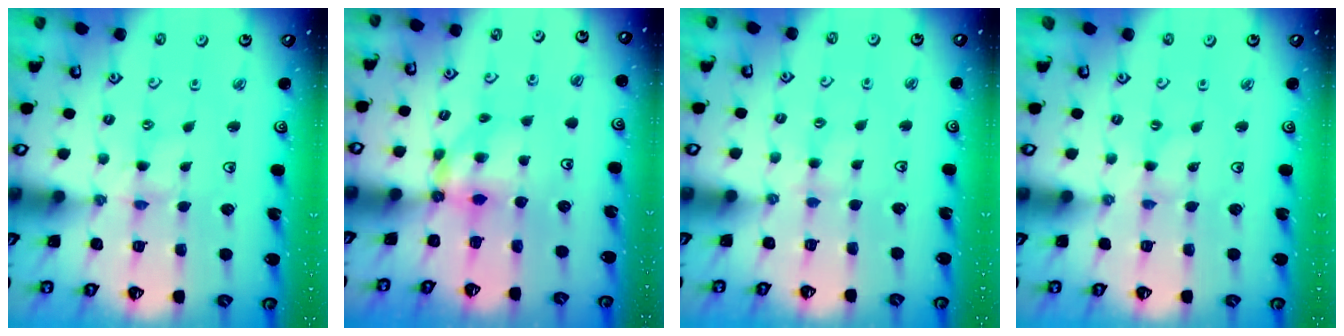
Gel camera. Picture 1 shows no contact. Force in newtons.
{"total": 6.2, "press": 6.2, "slide": 0.6}
{"total": 2.6, "press": 2.6, "slide": 0.4}
{"total": 0.0}